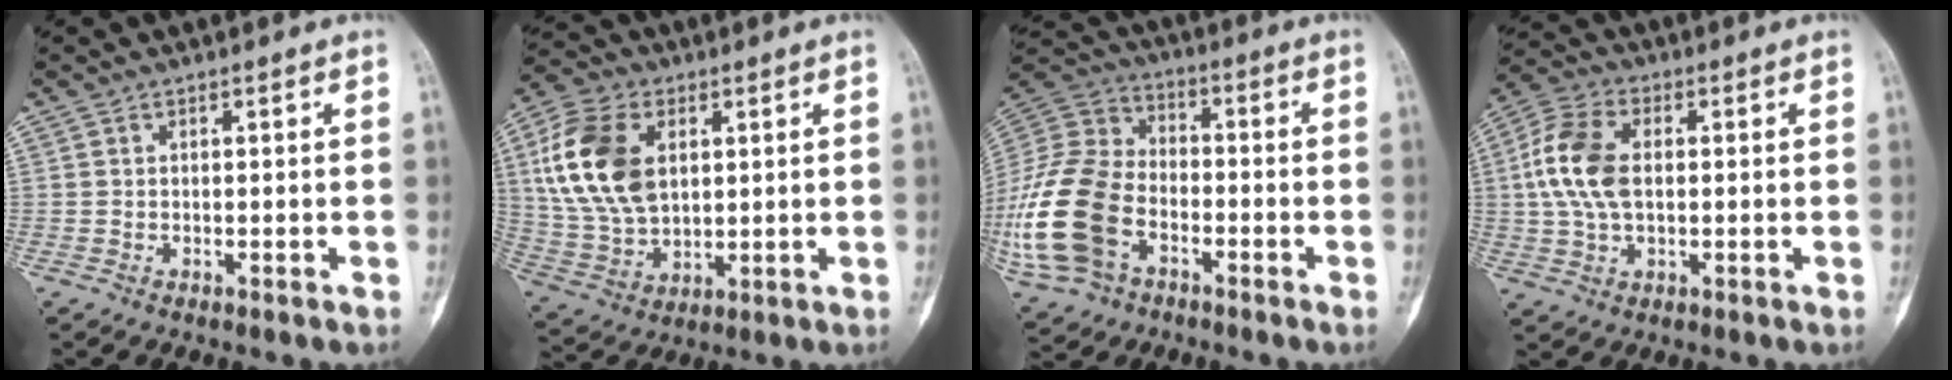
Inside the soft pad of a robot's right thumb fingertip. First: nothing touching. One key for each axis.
{"total": 16.8, "fx": 4.2, "fy": 10.9, "fz": 12.2, "tx": -0.236, "ty": -0.004, "tz": 0.085}
{"total": 23.1, "fx": -7.2, "fy": 15.7, "fz": 15.3, "tx": -0.360, "ty": 0.029, "tz": -0.128}
{"total": 11.3, "fx": 0.9, "fy": 6.9, "fz": 8.9, "tx": -0.191, "ty": 0.017, "tz": 0.015}